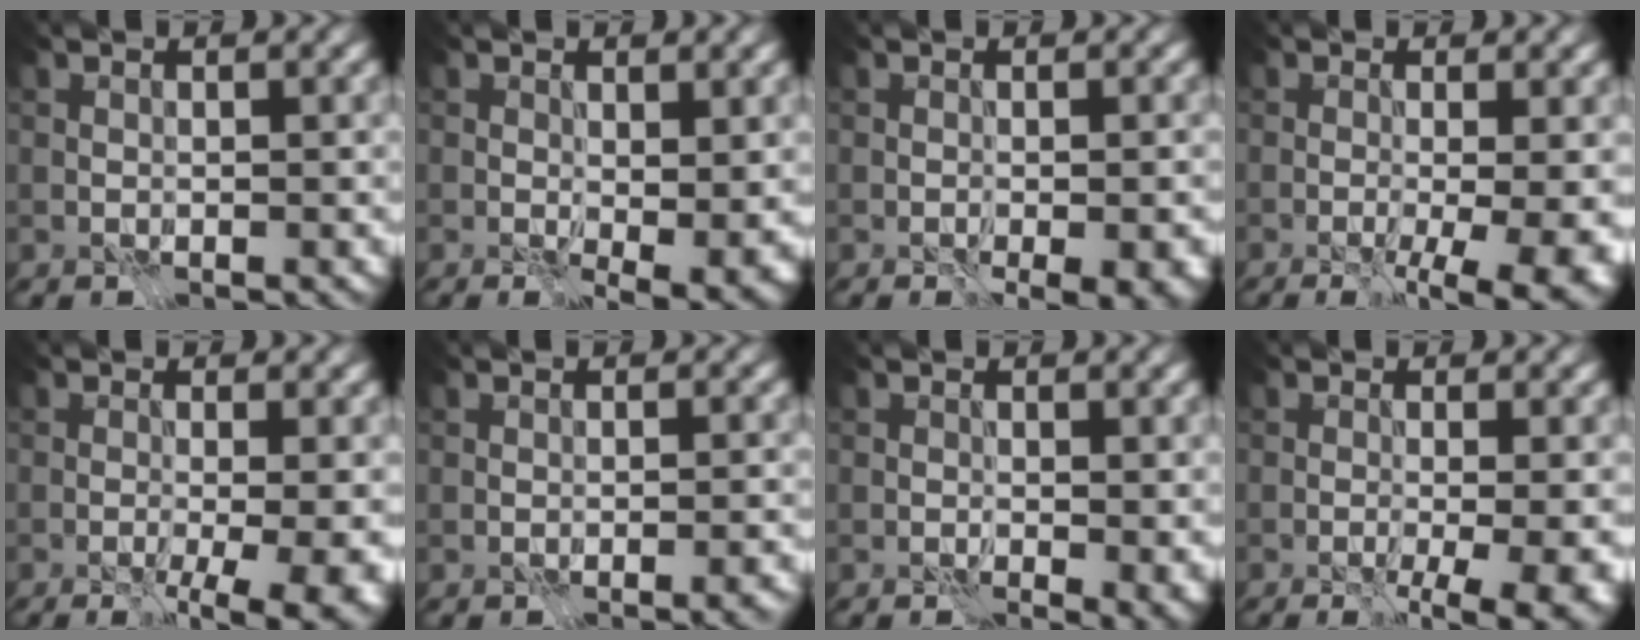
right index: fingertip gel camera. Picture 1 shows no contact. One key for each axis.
{"total": 3.0, "fx": 0.4, "fy": 1.2, "fz": 2.7, "tx": -0.042, "ty": -0.009, "tz": 0.010}
{"total": 3.6, "fx": -1.7, "fy": 1.3, "fz": 2.9, "tx": -0.044, "ty": -0.009, "tz": -0.022}
{"total": 5.7, "fx": -1.8, "fy": 1.3, "fz": 5.2, "tx": -0.069, "ty": -0.015, "tz": -0.014}
{"total": 5.0, "fx": -1.6, "fy": 1.0, "fz": 4.6, "tx": -0.062, "ty": -0.014, "tz": -0.014}
{"total": 1.3, "fx": -0.8, "fy": 0.2, "fz": 0.9, "tx": -0.016, "ty": -0.002, "tz": -0.009}
{"total": 1.7, "fx": 0.1, "fy": 0.8, "fz": 1.5, "tx": -0.023, "ty": -0.003, "tz": 0.003}
{"total": 4.5, "fx": -1.4, "fy": 0.8, "fz": 4.2, "tx": -0.056, "ty": -0.013, "tz": -0.014}